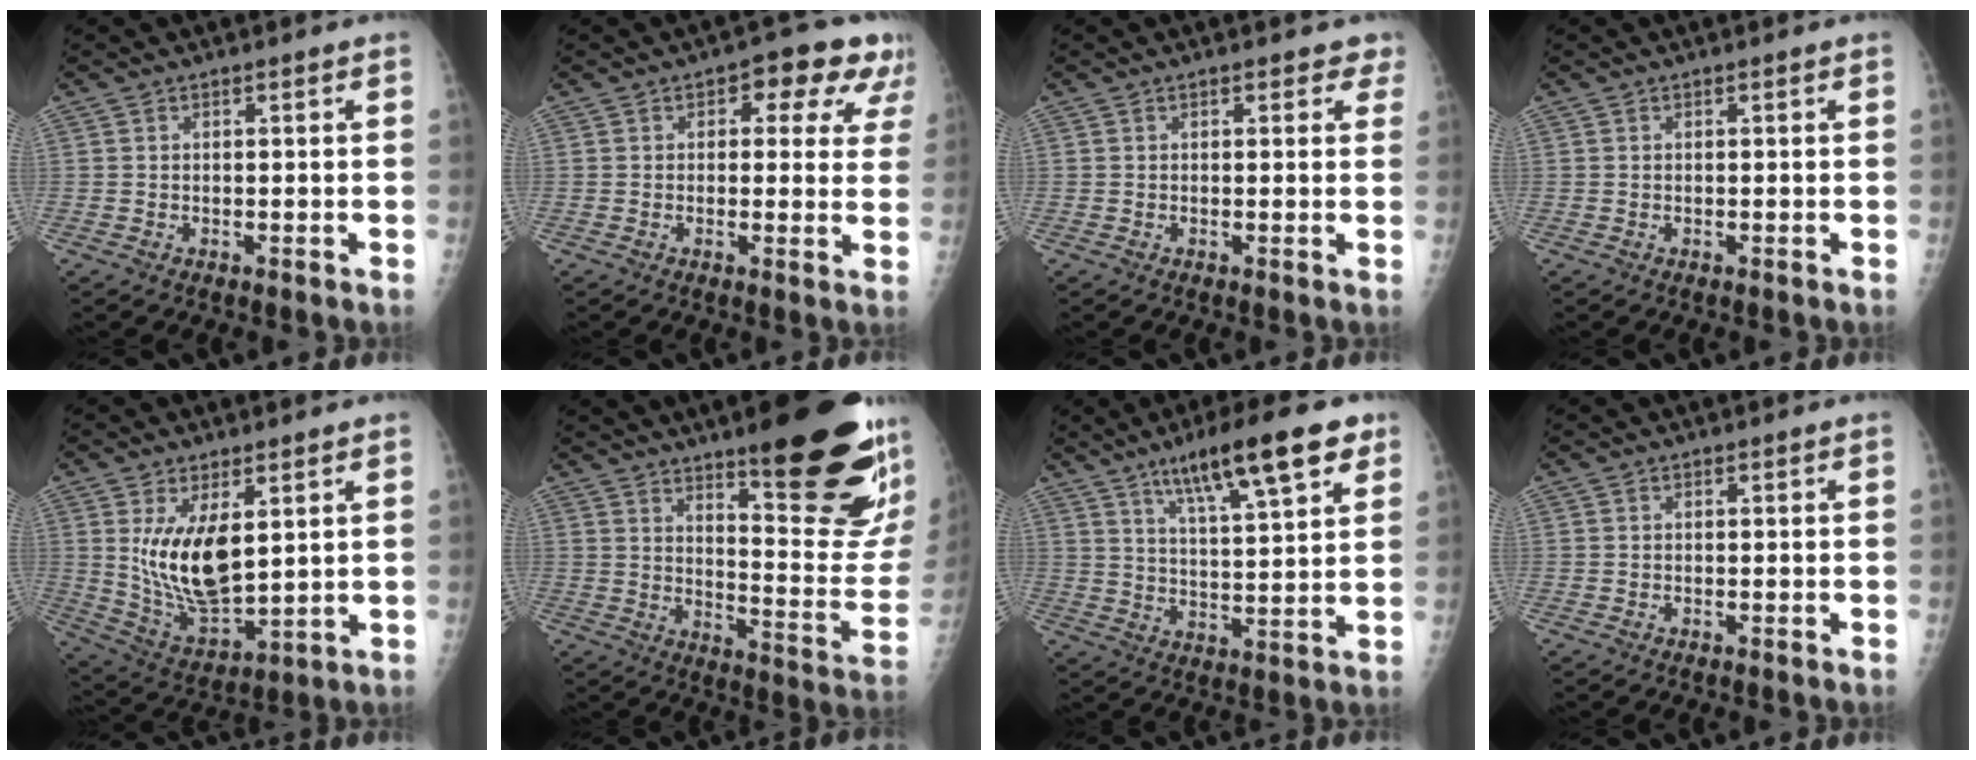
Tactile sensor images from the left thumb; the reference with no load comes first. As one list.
[{"total": 10.0, "force": [4.7, 5.3, 7.1], "torque": [-0.029, -0.004, 0.048]}, {"total": 2.9, "force": [1.9, 1.5, 1.6], "torque": [0.007, -0.002, 0.016]}, {"total": 0.0}, {"total": 13.4, "force": [3.4, 6.3, 11.3], "torque": [-0.190, -0.030, 0.085]}, {"total": 25.7, "force": [15.4, 5.5, 19.8], "torque": [-0.232, -0.091, 0.222]}, {"total": 16.3, "force": [9.4, 3.8, 12.7], "torque": [-0.177, -0.032, 0.149]}, {"total": 0.0}]